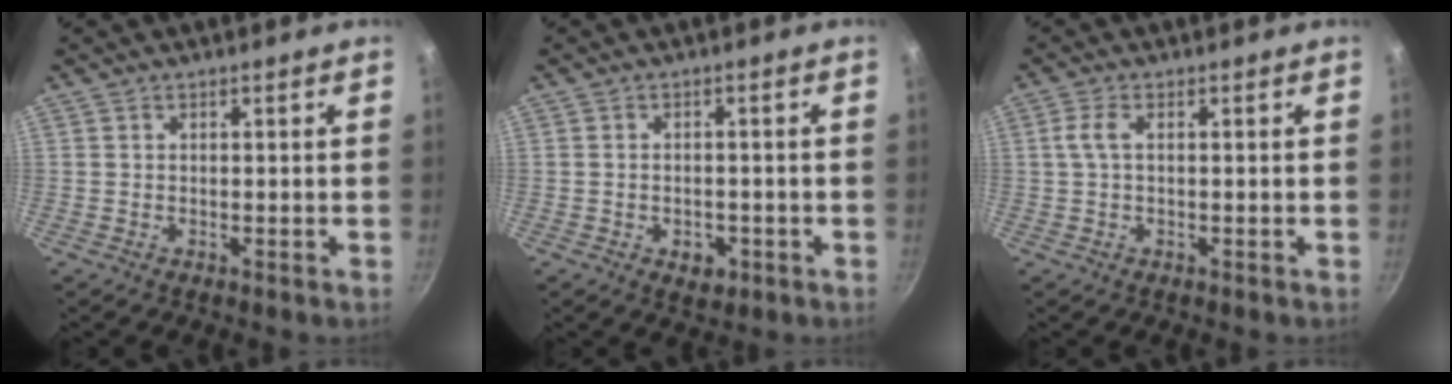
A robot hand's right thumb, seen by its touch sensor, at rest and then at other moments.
{"total": 3.8, "force": [-1.5, 2.6, 2.3], "torque": [-0.023, 0.009, -0.013]}
{"total": 2.7, "force": [0.3, 1.0, 2.5], "torque": [-0.062, 0.009, 0.004]}